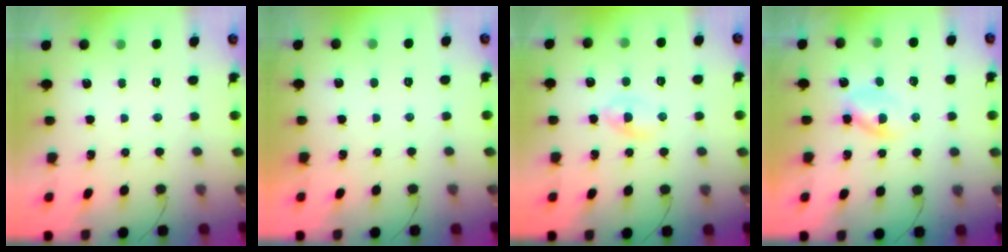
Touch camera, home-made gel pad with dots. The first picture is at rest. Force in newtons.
{"total": 0.9, "press": 0.9, "slide": 0.1}
{"total": 1.9, "press": 1.7, "slide": 0.8}
{"total": 3.0, "press": 2.7, "slide": 1.3}